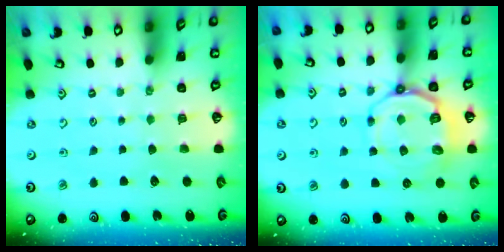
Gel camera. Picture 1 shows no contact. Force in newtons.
{"total": 10.2, "press": 9.7, "slide": 3.1}